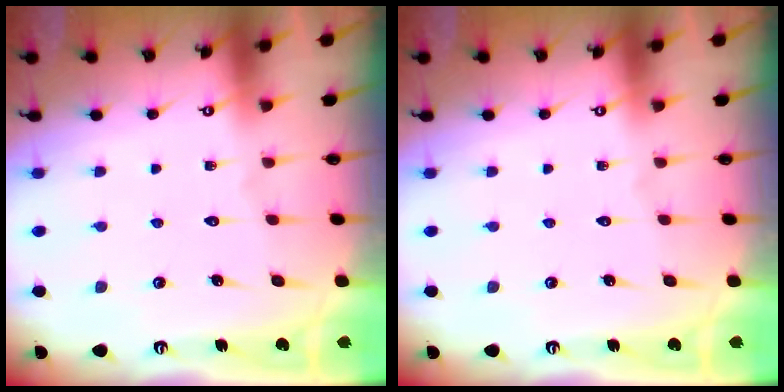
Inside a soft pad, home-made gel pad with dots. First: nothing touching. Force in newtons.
{"total": 0.0}